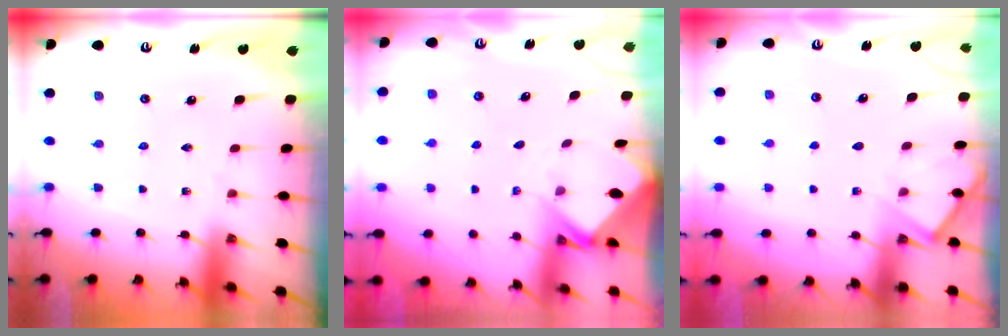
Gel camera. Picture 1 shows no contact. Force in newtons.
{"total": 2.7, "press": 2.7, "slide": 0.1}
{"total": 6.2, "press": 6.2, "slide": 0.4}